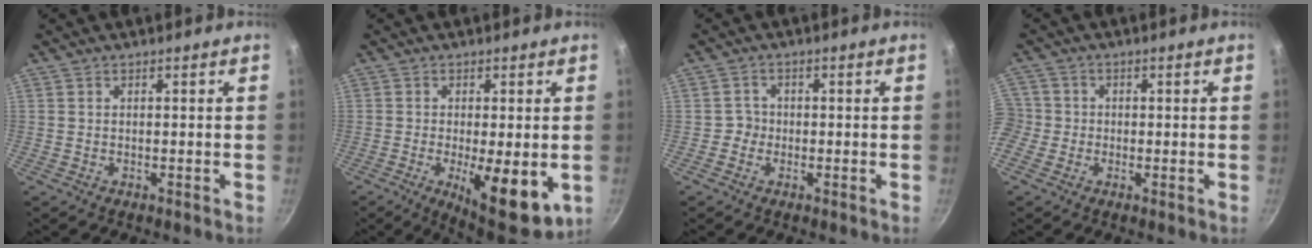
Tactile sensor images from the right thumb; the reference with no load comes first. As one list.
[{"total": 12.8, "force": [-3.2, 4.3, 11.5], "torque": [-0.163, -0.025, -0.037]}, {"total": 2.1, "force": [-0.7, 1.9, 0.4], "torque": [0.008, 0.010, -0.020]}, {"total": 7.5, "force": [-1.1, 7.0, 2.7], "torque": [-0.070, 0.023, -0.022]}]